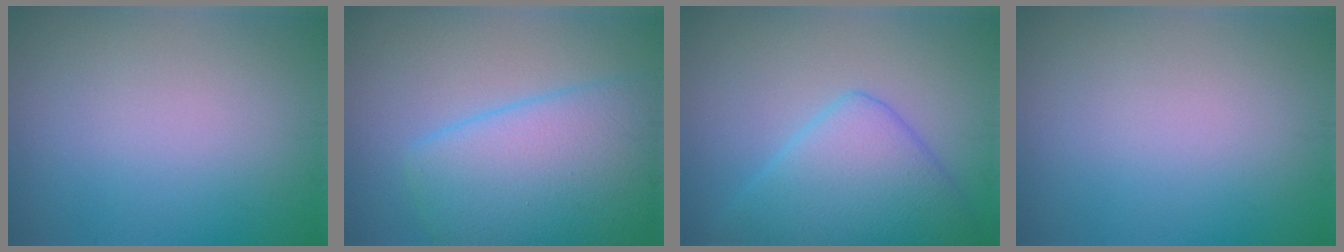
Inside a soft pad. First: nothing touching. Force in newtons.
{"total": 9.1, "press": 9.1, "slide": 0.3}
{"total": 7.2, "press": 7.2, "slide": 0.2}
{"total": 0.0}